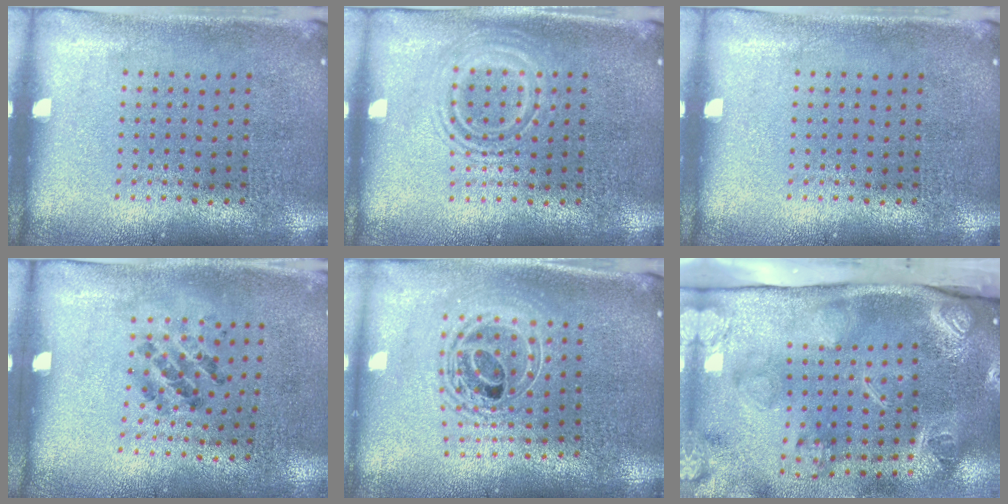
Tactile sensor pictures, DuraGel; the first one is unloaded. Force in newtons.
{"total": 2.4, "press": 2.4, "slide": 0.4}
{"total": 0.0}
{"total": 1.3, "press": 0.7, "slide": 1.1}
{"total": 2.0, "press": 1.5, "slide": 1.3}
{"total": 4.7, "press": 3.2, "slide": 3.4}